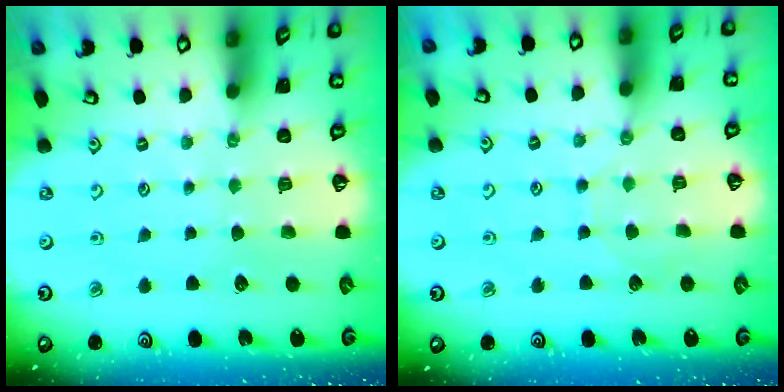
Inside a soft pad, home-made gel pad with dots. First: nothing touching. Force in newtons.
{"total": 2.8, "press": 2.8, "slide": 0.4}